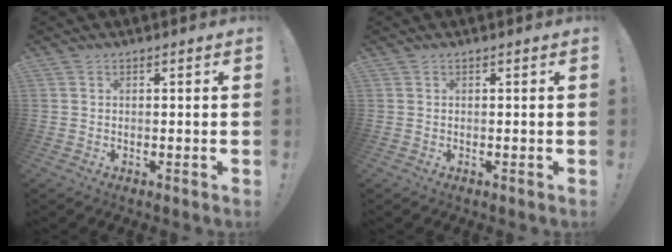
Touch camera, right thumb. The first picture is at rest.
{"total": 0.0}